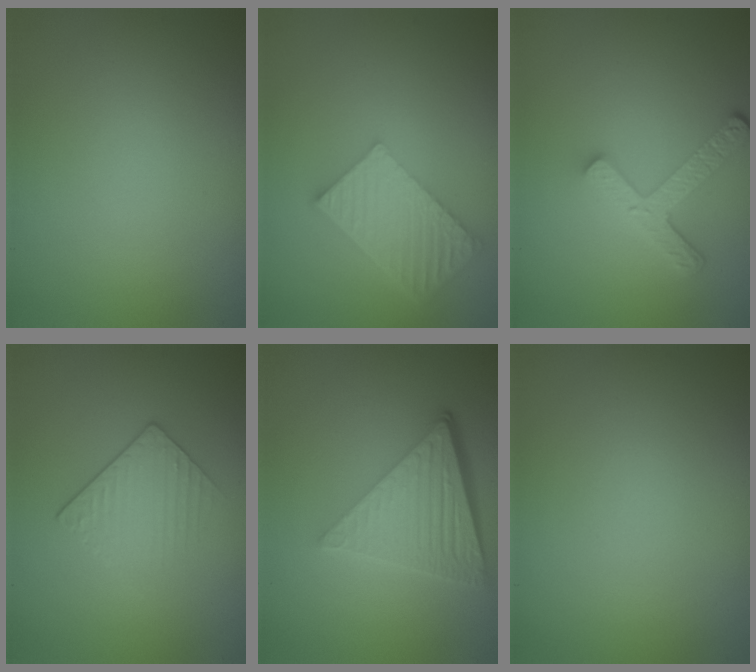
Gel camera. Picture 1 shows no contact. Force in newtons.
{"total": 5.9, "press": 4.2, "slide": 4.2}
{"total": 4.1, "press": 3.2, "slide": 2.5}
{"total": 1.9, "press": 1.6, "slide": 1.0}
{"total": 6.6, "press": 4.4, "slide": 4.9}
{"total": 0.0}